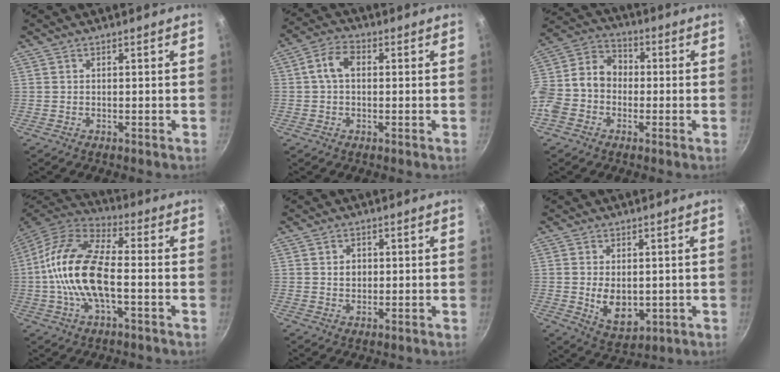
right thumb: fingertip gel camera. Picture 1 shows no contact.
{"total": 5.6, "force": [0.7, 3.8, 4.1], "torque": [-0.075, 0.019, 0.002]}
{"total": 13.9, "force": [-2.4, 11.2, 7.8], "torque": [-0.127, 0.049, -0.065]}
{"total": 17.4, "force": [-1.9, 8.1, 15.3], "torque": [-0.284, 0.037, -0.052]}
{"total": 3.0, "force": [0.5, 2.4, 1.6], "torque": [-0.014, 0.001, 0.008]}
{"total": 8.1, "force": [-0.4, 5.3, 6.1], "torque": [-0.085, -0.014, 0.011]}